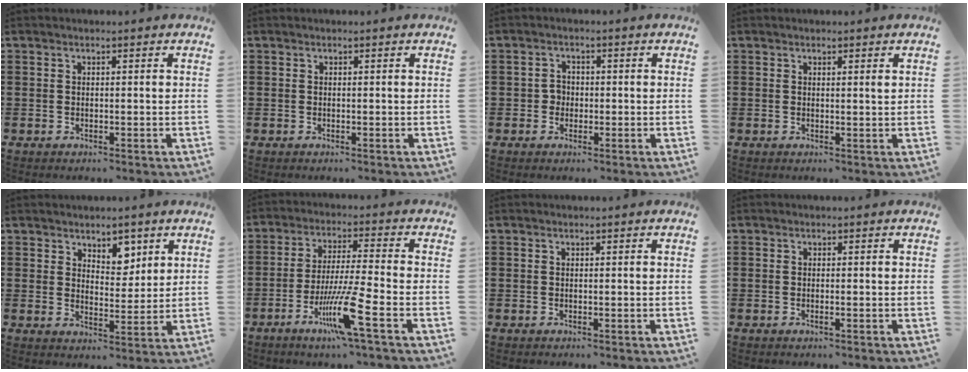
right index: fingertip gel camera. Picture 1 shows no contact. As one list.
[{"total": 0.0}, {"total": 2.0, "force": [-0.5, 1.8, 0.7], "torque": [-0.018, 0.005, -0.012]}, {"total": 0.7, "force": [0.4, 0.0, 0.6], "torque": [-0.012, -0.001, 0.007]}, {"total": 4.6, "force": [3.5, 2.6, 1.4], "torque": [-0.026, -0.002, 0.061]}, {"total": 10.0, "force": [-4.9, -0.1, 8.8], "torque": [-0.177, -0.013, -0.094]}, {"total": 0.0}, {"total": 0.6, "force": [-0.2, 0.0, 0.5], "torque": [-0.009, -0.005, -0.002]}]